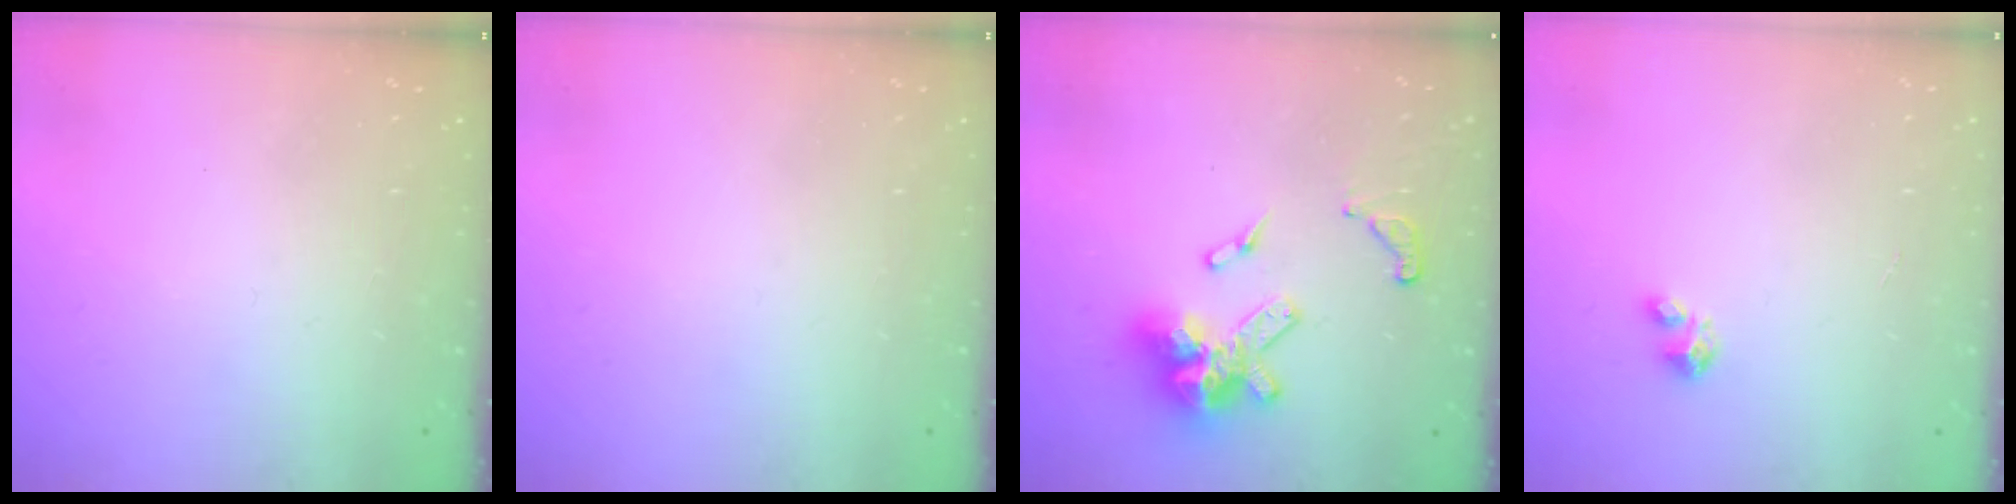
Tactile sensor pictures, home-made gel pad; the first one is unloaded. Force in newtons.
{"total": 0.0}
{"total": 15.8, "press": 15.8, "slide": 1.4}
{"total": 1.7, "press": 1.7, "slide": 0.1}